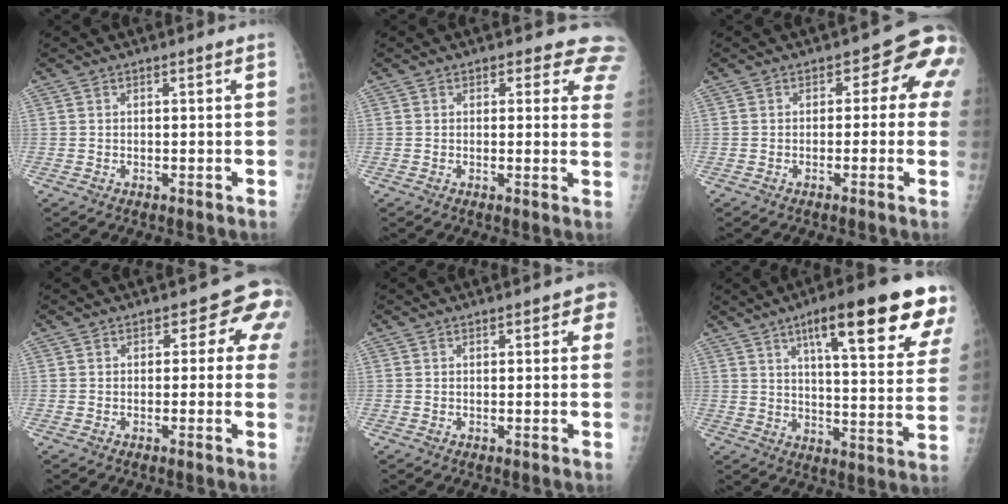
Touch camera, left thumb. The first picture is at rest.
{"total": 7.2, "force": [6.0, 3.5, 1.7], "torque": [0.034, -0.021, 0.038]}
{"total": 6.7, "force": [0.7, 4.3, 5.1], "torque": [-0.013, 0.009, -0.008]}
{"total": 5.5, "force": [1.3, 3.7, 3.8], "torque": [0.003, 0.006, -0.003]}
{"total": 2.5, "force": [1.0, 1.4, 1.8], "torque": [0.001, 0.003, 0.007]}
{"total": 22.9, "force": [12.9, 4.8, 18.3], "torque": [-0.230, -0.035, 0.176]}